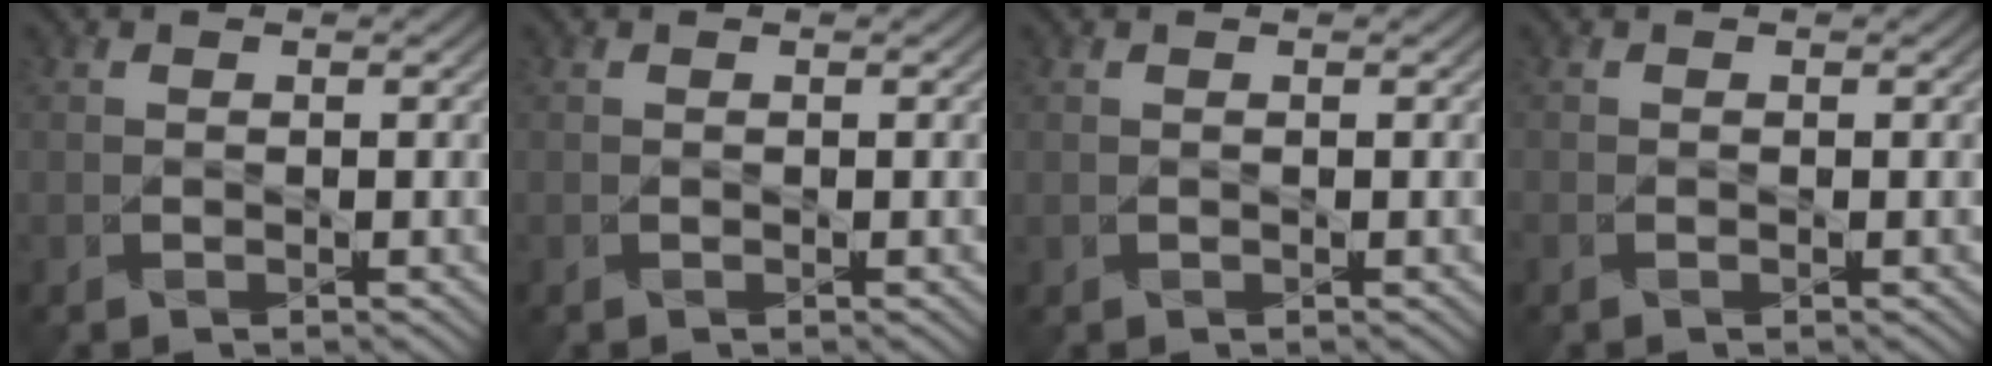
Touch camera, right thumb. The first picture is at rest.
{"total": 0.0}
{"total": 0.0}
{"total": 0.7, "force": [-0.5, 0.3, 0.2], "torque": [-0.008, -0.004, -0.011]}